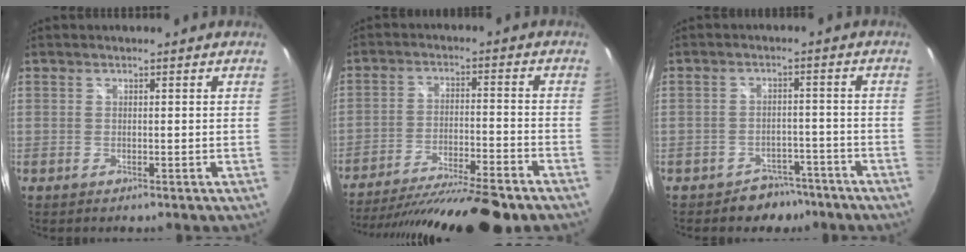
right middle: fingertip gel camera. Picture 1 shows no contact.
{"total": 21.3, "force": [-17.7, 2.2, 11.6], "torque": [-0.214, -0.043, -0.276]}
{"total": 6.2, "force": [-4.8, 3.9, 0.6], "torque": [-0.011, 0.024, -0.059]}